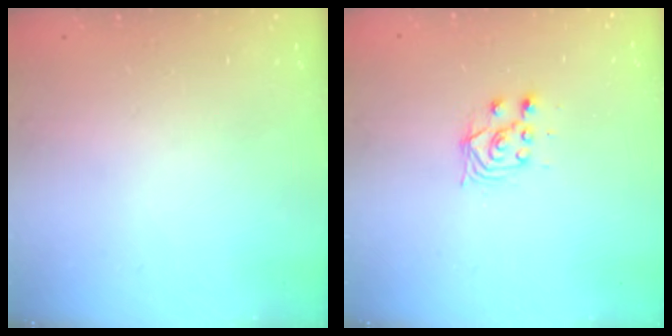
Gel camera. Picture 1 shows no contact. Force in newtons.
{"total": 4.0, "press": 4.0, "slide": 0.7}